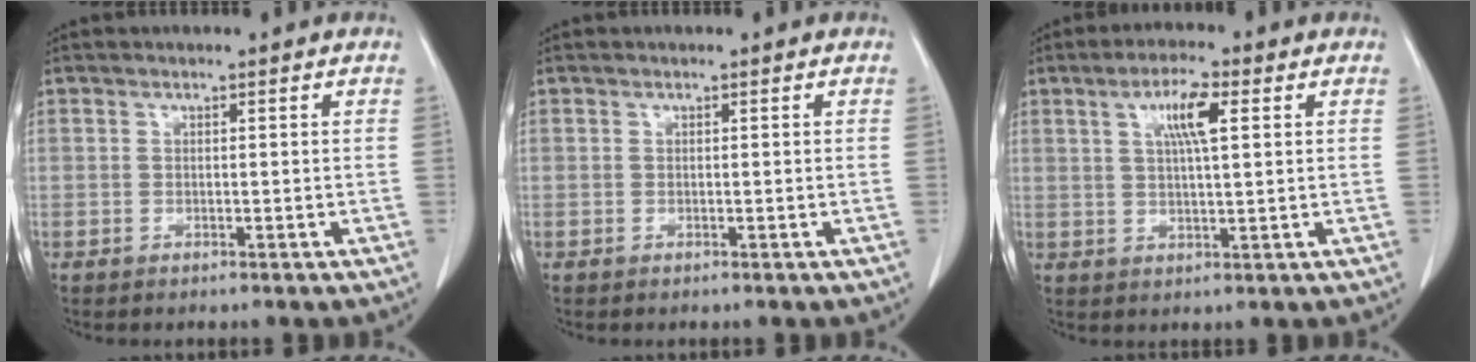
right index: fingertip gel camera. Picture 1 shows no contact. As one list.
[{"total": 0.0}, {"total": 6.0, "force": [2.2, 0.9, 5.6], "torque": [-0.103, 0.004, 0.038]}]